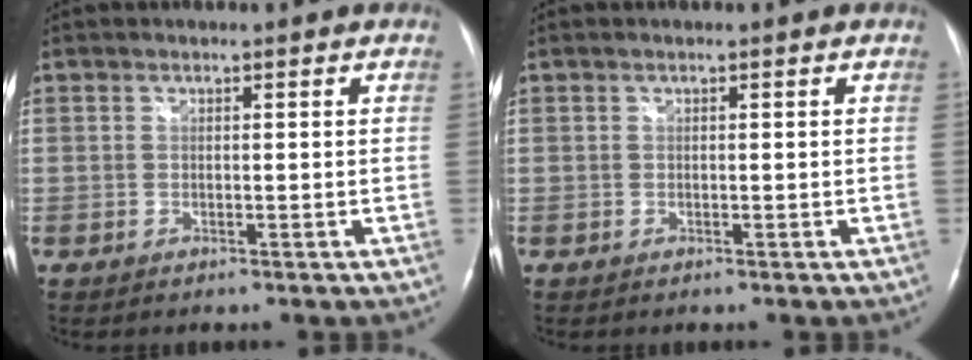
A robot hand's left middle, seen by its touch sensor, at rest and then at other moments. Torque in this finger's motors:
{"motor_torque": [0.14, -0.07, 0.04, 0.00]}